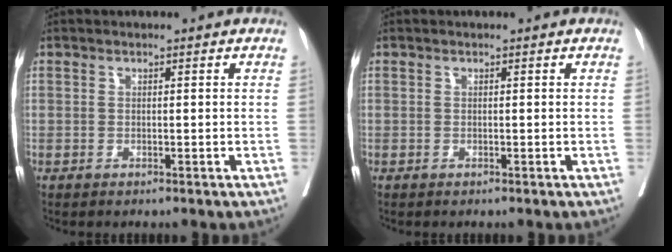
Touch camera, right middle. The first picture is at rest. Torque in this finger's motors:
{"motor_torque": [0.00, -0.02, -0.43, -0.19]}